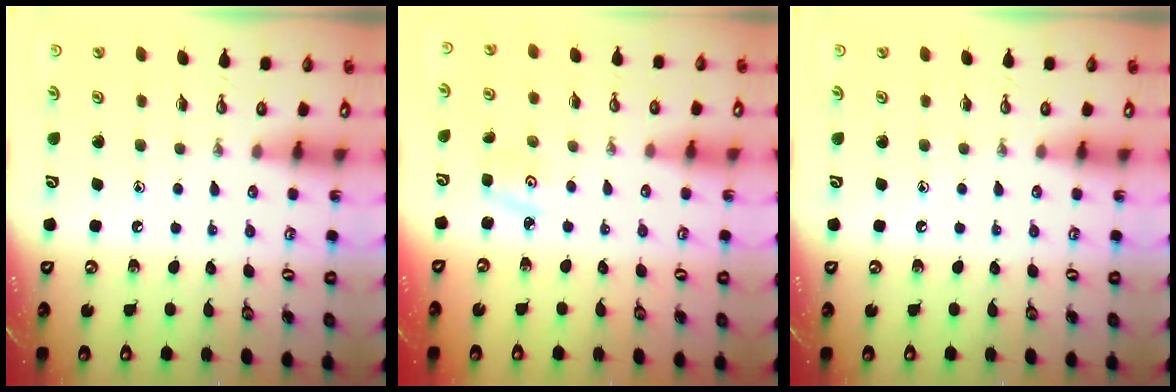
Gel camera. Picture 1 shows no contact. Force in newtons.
{"total": 3.0, "press": 3.0, "slide": 0.4}
{"total": 0.0}